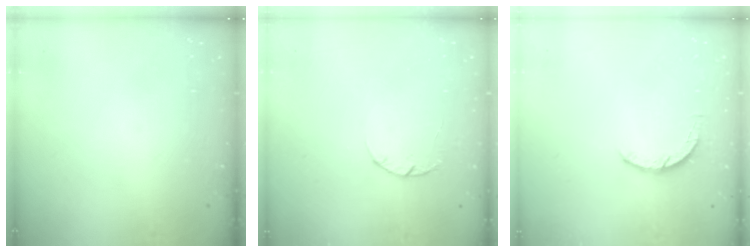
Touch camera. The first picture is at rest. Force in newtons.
{"total": 2.0, "press": 1.9, "slide": 0.4}
{"total": 4.3, "press": 4.3, "slide": 0.5}